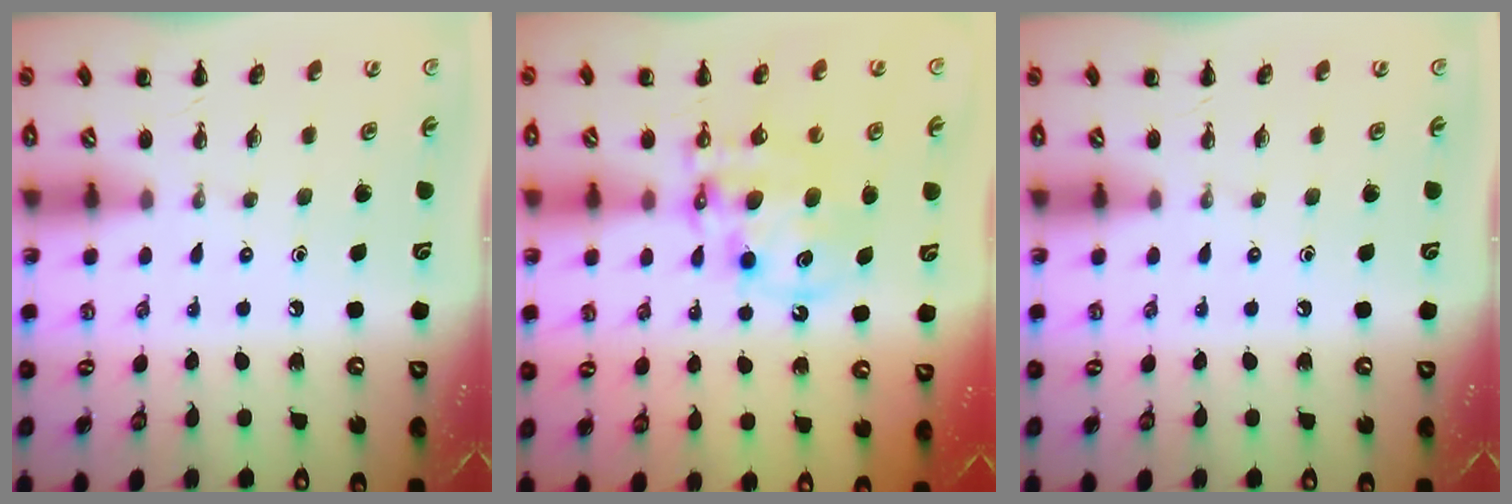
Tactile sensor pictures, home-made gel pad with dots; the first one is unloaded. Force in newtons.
{"total": 10.9, "press": 10.6, "slide": 2.7}
{"total": 0.0}